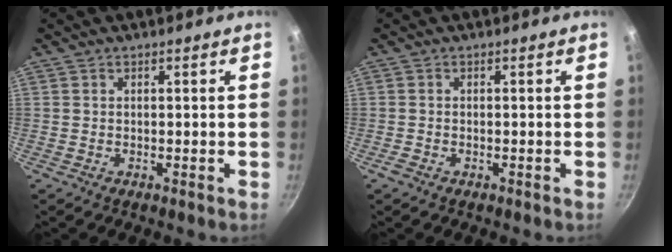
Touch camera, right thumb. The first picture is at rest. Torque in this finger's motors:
{"motor_torque": [0.49, 0.32, 0.05, -0.29, 0.05]}